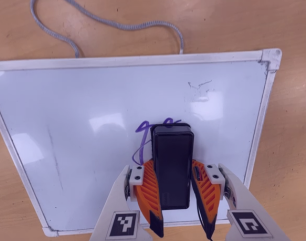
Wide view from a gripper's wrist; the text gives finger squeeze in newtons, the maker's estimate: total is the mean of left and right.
{"total": 14.6, "left": 14.9, "right": 14.2}